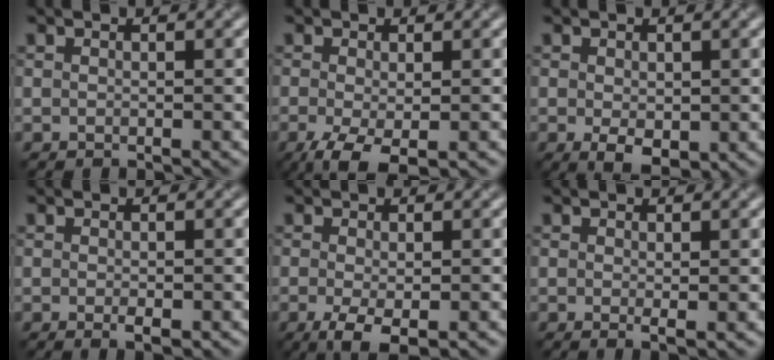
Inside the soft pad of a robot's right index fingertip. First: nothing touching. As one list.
[{"total": 4.1, "force": [-1.9, 1.4, 3.3], "torque": [-0.071, -0.009, -0.033]}, {"total": 2.7, "force": [-0.5, 1.6, 2.1], "torque": [-0.036, -0.011, -0.002]}, {"total": 1.2, "force": [-0.4, 0.5, 1.1], "torque": [-0.017, -0.005, -0.004]}, {"total": 3.5, "force": [-1.3, 1.1, 3.0], "torque": [-0.058, -0.011, -0.021]}, {"total": 1.0, "force": [0.1, 0.2, 1.0], "torque": [-0.013, -0.006, 0.002]}]